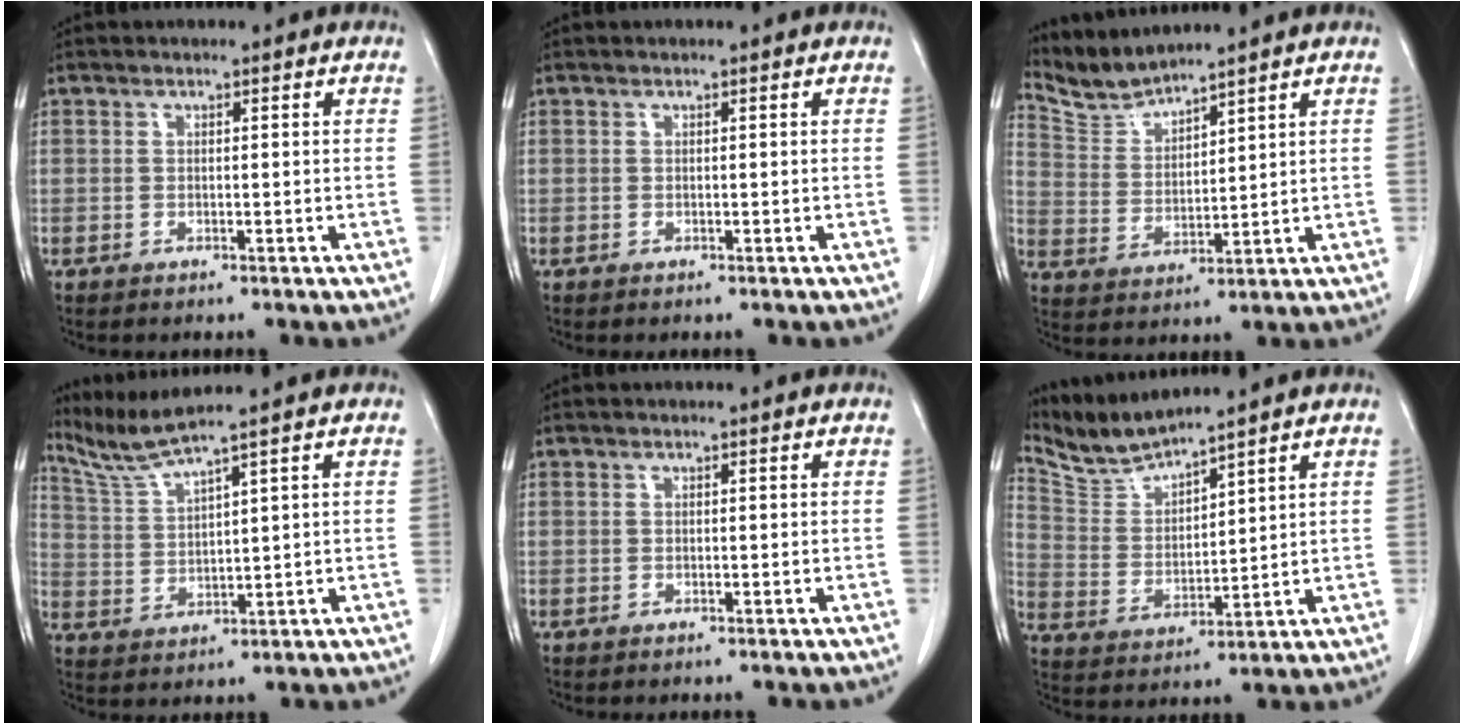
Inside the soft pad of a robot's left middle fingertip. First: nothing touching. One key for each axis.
{"total": 0.0}
{"total": 5.8, "fx": 5.7, "fy": -0.7, "fz": -0.1, "tx": -0.015, "ty": -0.001, "tz": 0.131}
{"total": 5.3, "fx": 4.7, "fy": -2.0, "fz": 1.4, "tx": -0.042, "ty": -0.011, "tz": 0.107}
{"total": 0.0}
{"total": 7.2, "fx": 7.1, "fy": -0.8, "fz": 1.1, "tx": -0.042, "ty": -0.001, "tz": 0.159}